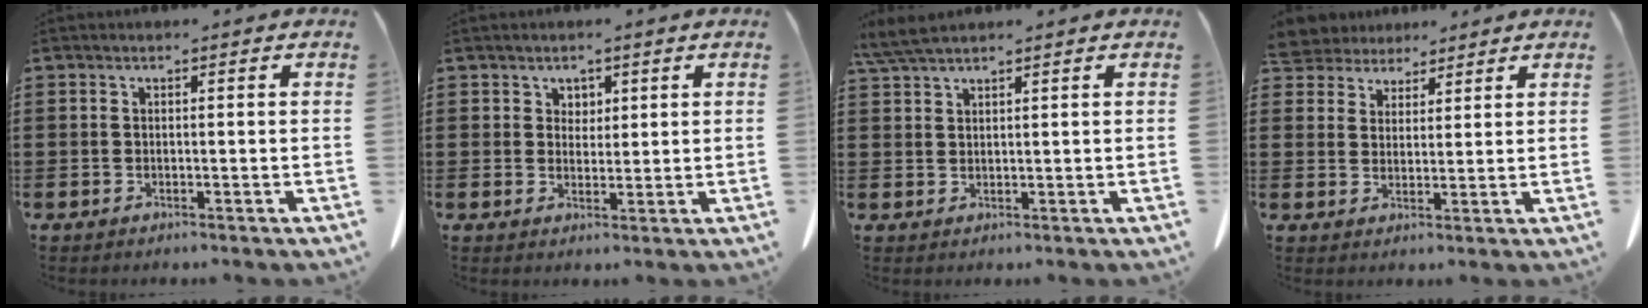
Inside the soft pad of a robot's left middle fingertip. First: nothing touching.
{"total": 2.4, "force": [1.7, 1.6, 0.3], "torque": [-0.004, 0.003, 0.031]}
{"total": 3.6, "force": [3.0, 0.4, 2.0], "torque": [-0.047, 0.000, 0.056]}
{"total": 4.4, "force": [4.0, 1.8, 0.0], "torque": [-0.019, -0.008, 0.074]}